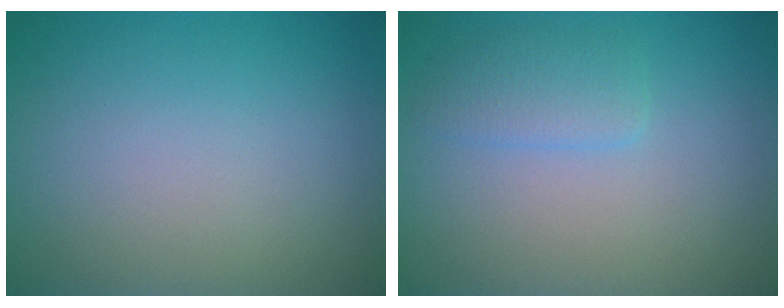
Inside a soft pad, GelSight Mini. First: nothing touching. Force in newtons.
{"total": 1.9, "press": 1.9, "slide": 0.1}